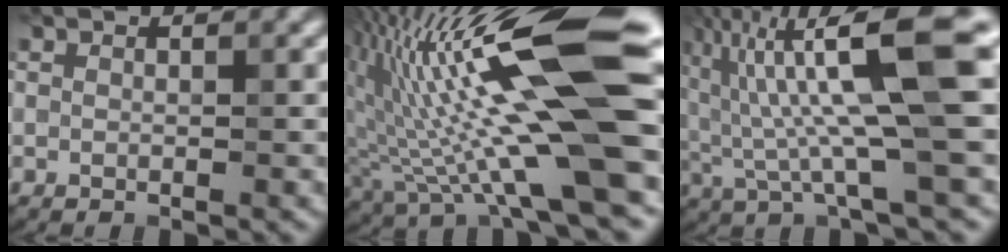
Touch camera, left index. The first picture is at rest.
{"total": 18.2, "force": [2.5, 3.6, 17.7], "torque": [-0.322, 0.012, 0.053]}
{"total": 13.0, "force": [2.6, 2.2, 12.6], "torque": [-0.220, 0.020, 0.055]}